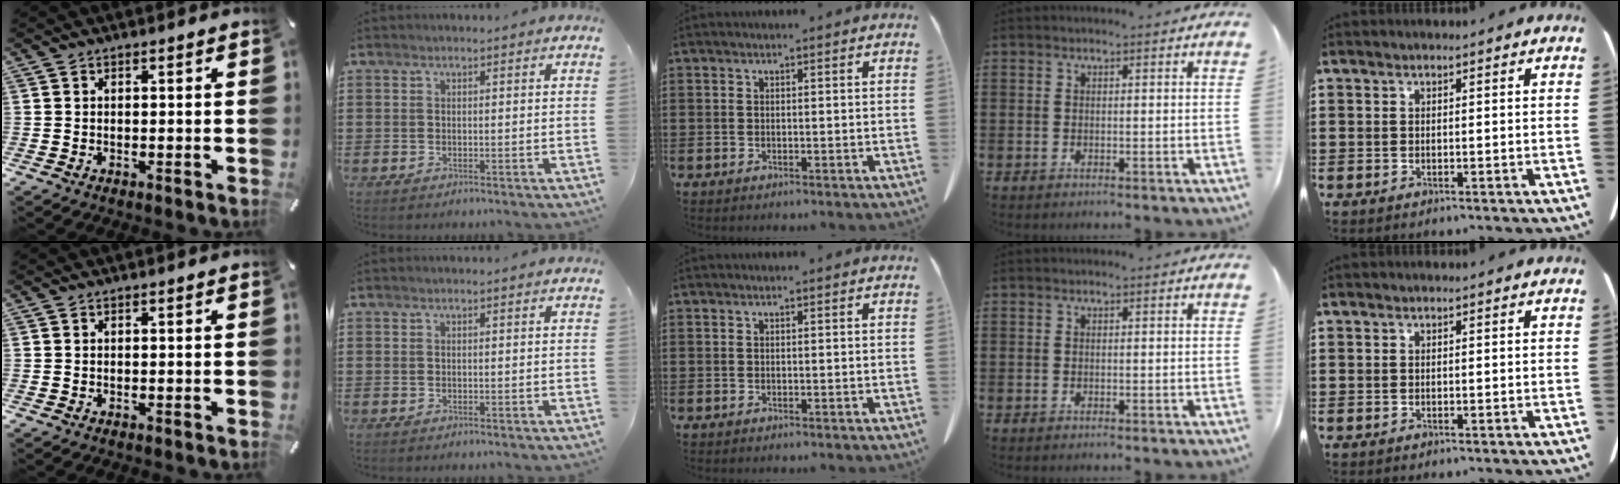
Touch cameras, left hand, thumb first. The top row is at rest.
{}